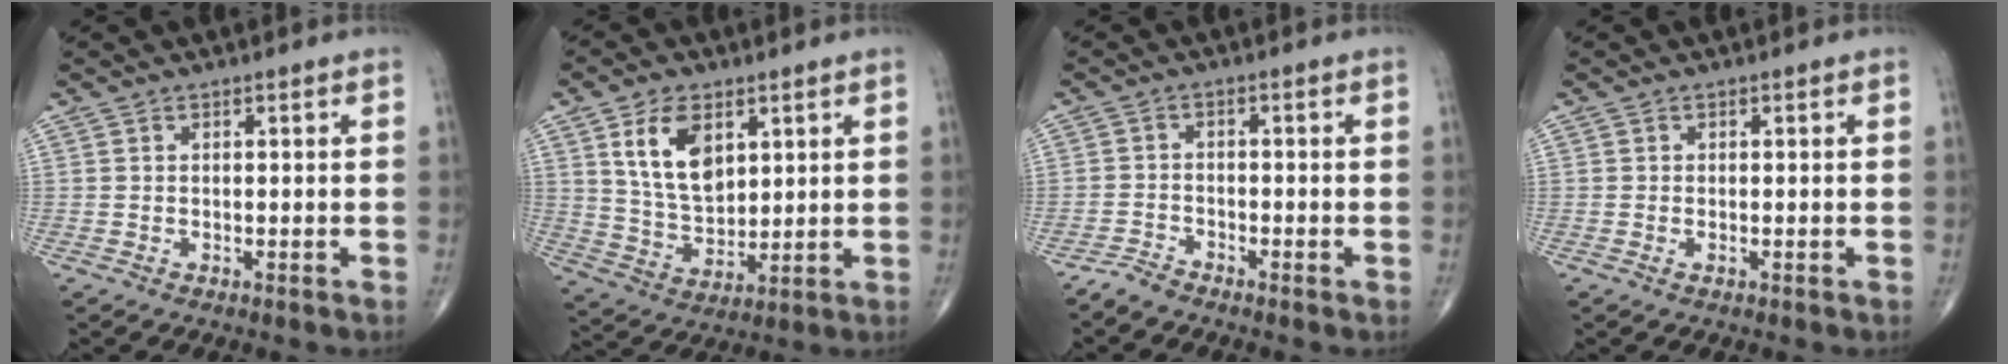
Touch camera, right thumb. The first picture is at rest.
{"total": 11.3, "force": [4.5, 6.8, 7.8], "torque": [-0.121, -0.023, 0.094]}
{"total": 2.4, "force": [-2.3, 0.3, 0.4], "torque": [-0.007, -0.004, -0.053]}
{"total": 0.0}